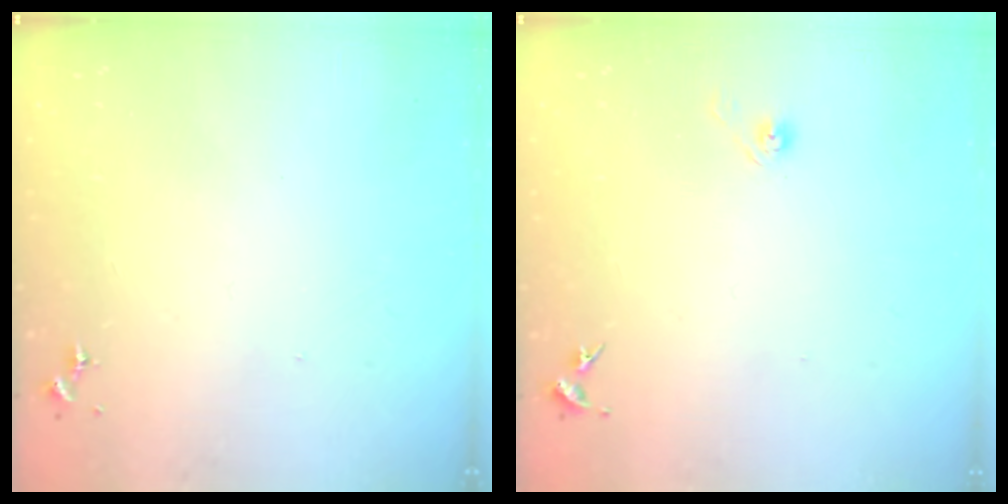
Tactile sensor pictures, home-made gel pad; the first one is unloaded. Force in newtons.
{"total": 3.3, "press": 3.2, "slide": 0.8}